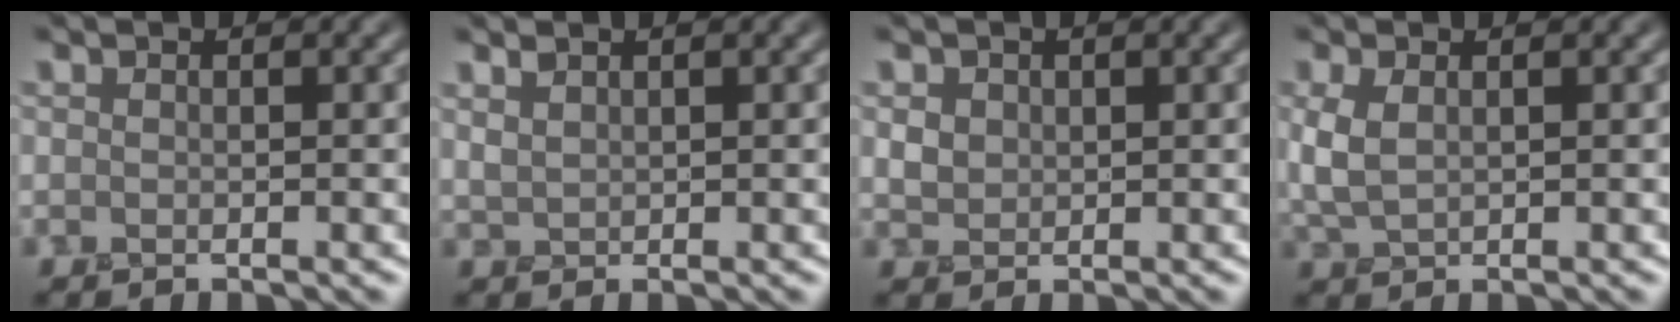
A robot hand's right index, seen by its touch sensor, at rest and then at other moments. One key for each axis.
{"total": 1.0, "fx": 0.8, "fy": 0.5, "fz": 0.4, "tx": -0.011, "ty": 0.003, "tz": 0.019}
{"total": 1.4, "fx": 0.4, "fy": 1.2, "fz": 0.5, "tx": -0.011, "ty": 0.000, "tz": 0.009}
{"total": 2.7, "fx": 0.6, "fy": 1.6, "fz": 2.1, "tx": -0.058, "ty": 0.006, "tz": 0.013}